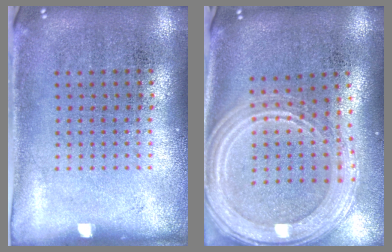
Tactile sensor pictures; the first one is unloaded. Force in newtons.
{"total": 2.5, "press": 2.2, "slide": 1.3}